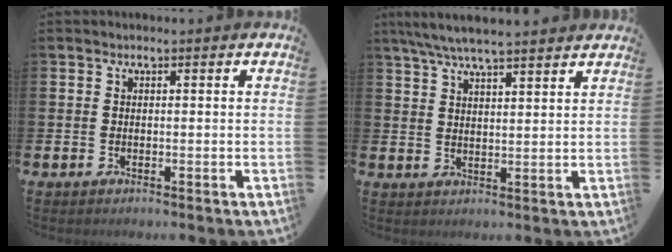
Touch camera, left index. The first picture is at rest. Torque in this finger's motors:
{"motor_torque": [0.04, -1.05, 0.77, 0.21]}